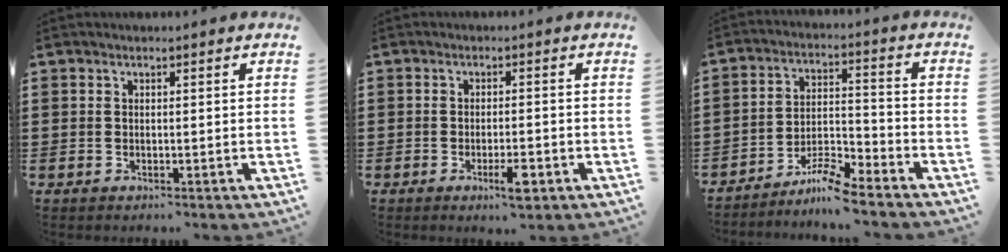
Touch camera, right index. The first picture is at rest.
{"total": 3.8, "force": [-1.8, 1.0, 3.2], "torque": [-0.057, -0.003, -0.032]}
{"total": 6.5, "force": [-5.9, 0.6, 2.7], "torque": [-0.052, 0.006, -0.114]}